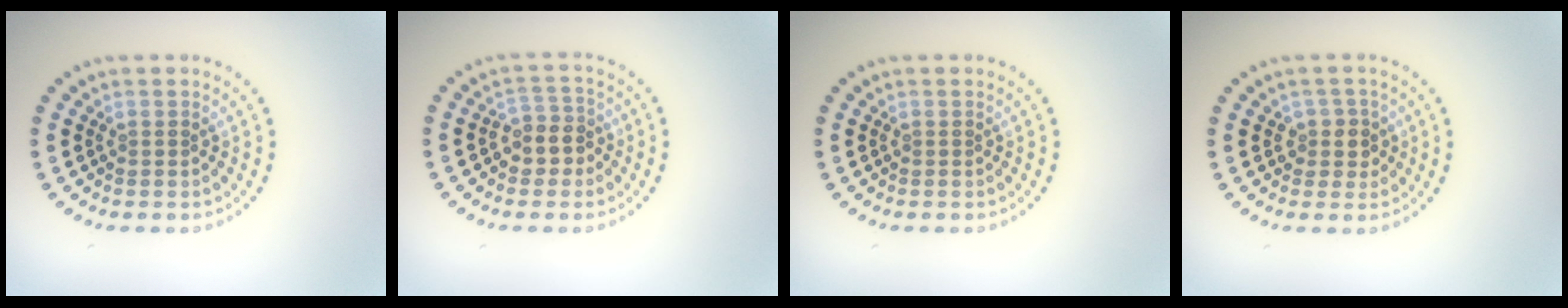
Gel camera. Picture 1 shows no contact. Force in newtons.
{"total": 2.7, "press": 2.4, "slide": 1.1}
{"total": 0.0}
{"total": 2.1, "press": 1.6, "slide": 1.3}